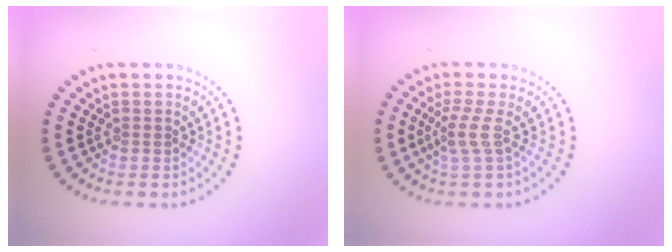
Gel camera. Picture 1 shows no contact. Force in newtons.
{"total": 2.1, "press": 1.4, "slide": 1.5}